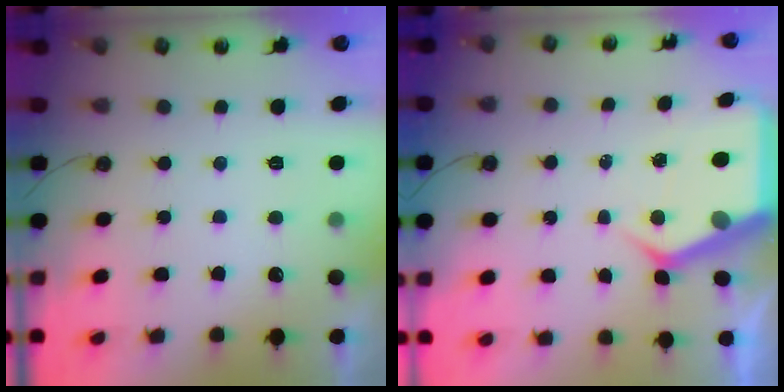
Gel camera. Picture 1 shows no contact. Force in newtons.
{"total": 6.4, "press": 6.3, "slide": 0.6}